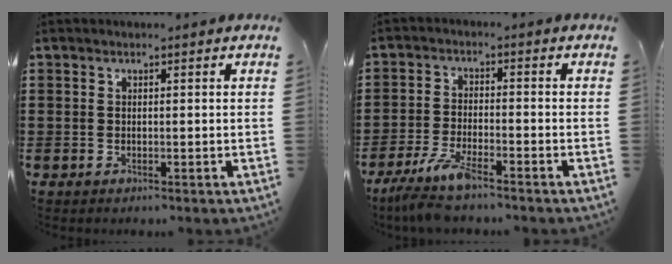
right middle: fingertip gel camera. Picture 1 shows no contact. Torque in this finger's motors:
{"motor_torque": [2.14, 0.00, 0.10, 0.15]}